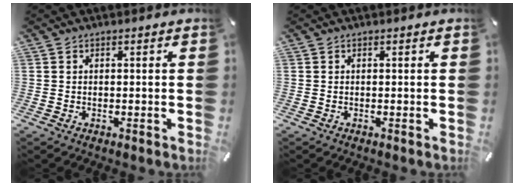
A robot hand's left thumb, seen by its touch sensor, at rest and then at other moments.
{"total": 0.0}